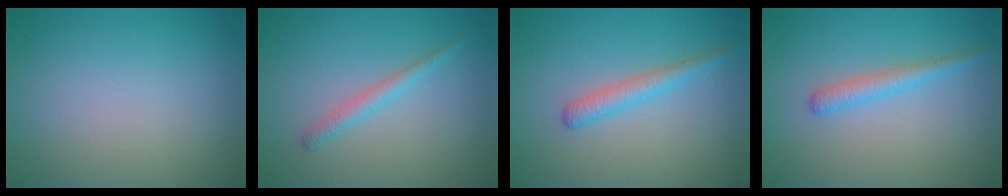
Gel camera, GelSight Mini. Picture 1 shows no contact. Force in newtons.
{"total": 1.5, "press": 1.5, "slide": 0.1}
{"total": 2.1, "press": 2.1, "slide": 0.1}
{"total": 1.9, "press": 1.9, "slide": 0.1}